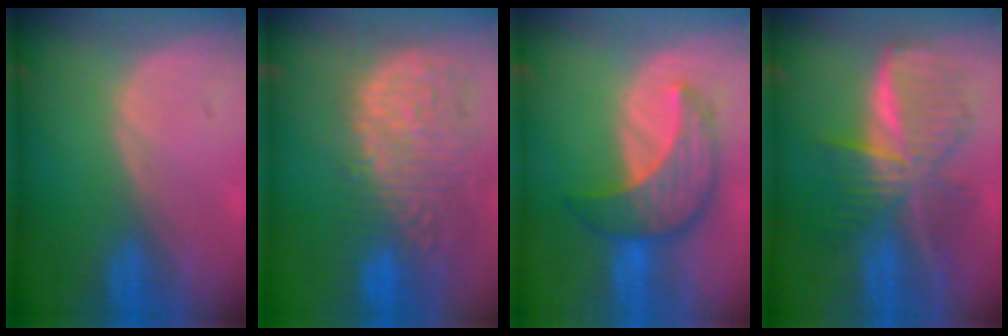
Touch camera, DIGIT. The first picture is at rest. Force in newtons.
{"total": 14.9, "press": 12.3, "slide": 8.3}
{"total": 8.0, "press": 7.6, "slide": 2.4}
{"total": 9.4, "press": 9.4, "slide": 0.5}